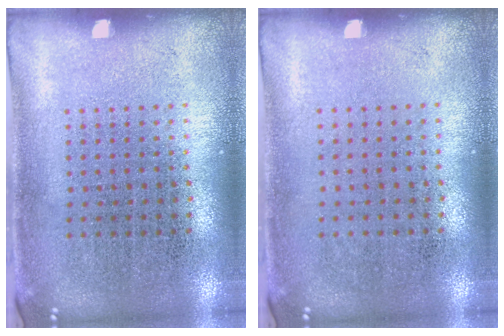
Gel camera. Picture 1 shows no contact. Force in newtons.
{"total": 0.0}